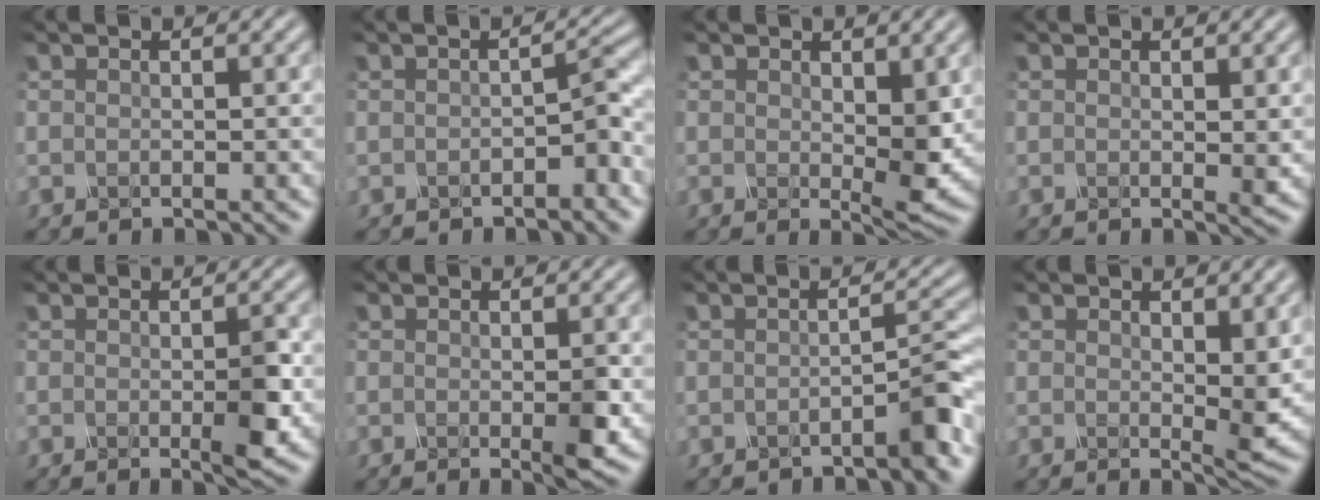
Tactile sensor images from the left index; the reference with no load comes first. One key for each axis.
{"total": 1.8, "fx": -1.2, "fy": 0.1, "fz": 1.3, "tx": -0.030, "ty": 0.009, "tz": -0.015}
{"total": 3.7, "fx": 0.1, "fy": 1.2, "fz": 3.5, "tx": -0.069, "ty": -0.006, "tz": 0.009}
{"total": 1.3, "fx": 0.0, "fy": 0.1, "fz": 1.2, "tx": -0.032, "ty": -0.004, "tz": 0.006}
{"total": 2.8, "fx": -0.9, "fy": 0.4, "fz": 2.6, "tx": -0.059, "ty": -0.006, "tz": -0.008}
{"total": 2.5, "fx": -0.7, "fy": 0.3, "fz": 2.4, "tx": -0.054, "ty": -0.007, "tz": -0.005}
{"total": 2.8, "fx": -2.0, "fy": 0.1, "fz": 2.0, "tx": -0.029, "ty": 0.011, "tz": -0.034}
{"total": 3.4, "fx": 0.2, "fy": 0.9, "fz": 3.2, "tx": -0.063, "ty": -0.005, "tz": 0.009}